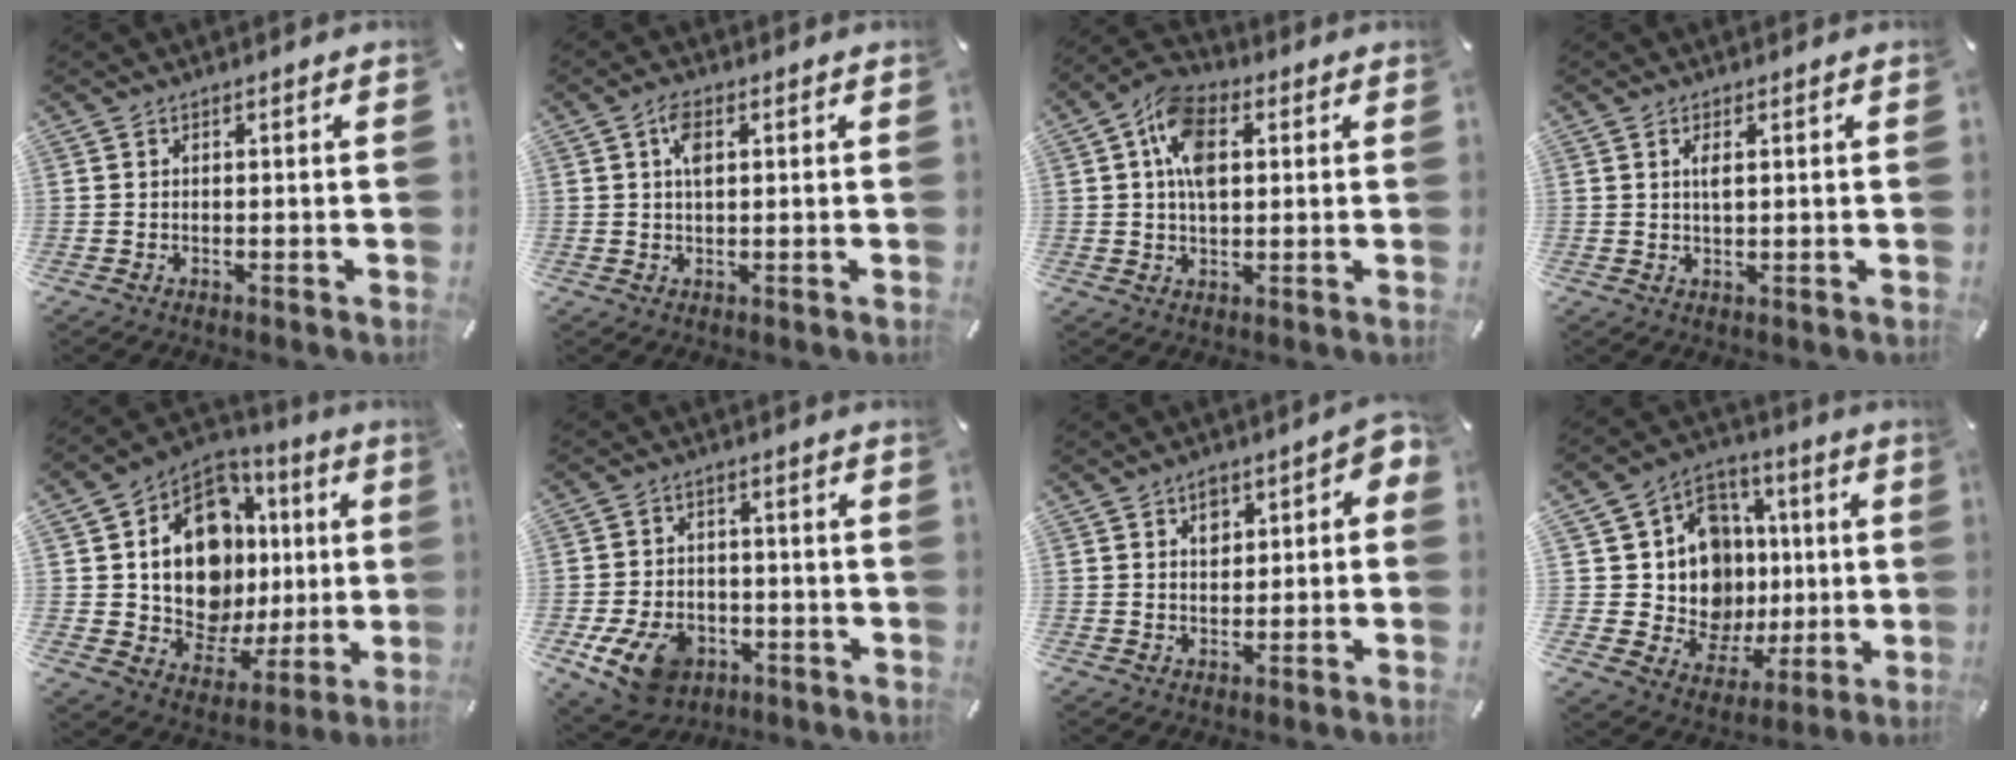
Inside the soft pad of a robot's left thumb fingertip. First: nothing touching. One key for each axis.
{"total": 3.8, "fx": 1.2, "fy": 1.8, "fz": 3.0, "tx": -0.059, "ty": 0.005, "tz": 0.018}
{"total": 10.8, "fx": 2.4, "fy": 6.9, "fz": 8.0, "tx": -0.159, "ty": 0.005, "tz": 0.042}
{"total": 2.4, "fx": 0.7, "fy": 0.8, "fz": 2.2, "tx": -0.045, "ty": -0.002, "tz": 0.006}
{"total": 17.4, "fx": 2.8, "fy": 13.4, "fz": 10.7, "tx": -0.207, "ty": -0.025, "tz": 0.056}
{"total": 11.5, "fx": -5.1, "fy": 8.3, "fz": 6.2, "tx": -0.117, "ty": 0.028, "tz": -0.091}
{"total": 5.3, "fx": 1.5, "fy": 3.9, "fz": 3.4, "tx": -0.038, "ty": -0.004, "tz": 0.020}
{"total": 16.8, "fx": 0.8, "fy": 15.4, "fz": 6.8, "tx": -0.113, "ty": -0.015, "tz": 0.042}